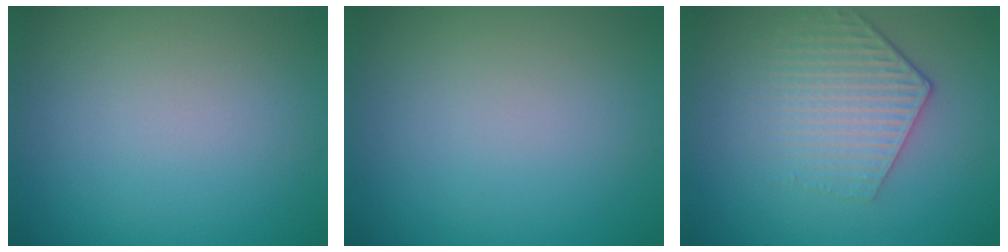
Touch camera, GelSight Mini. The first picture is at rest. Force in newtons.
{"total": 0.0}
{"total": 3.9, "press": 3.1, "slide": 2.4}